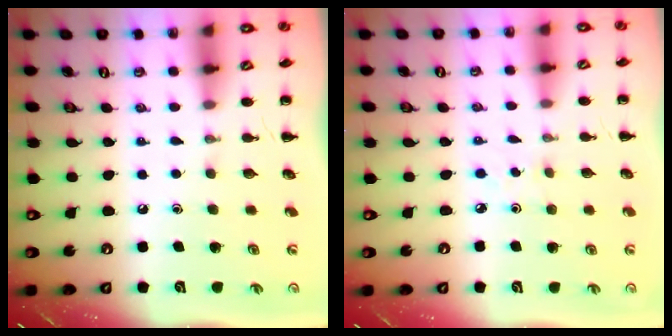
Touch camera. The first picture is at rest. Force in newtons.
{"total": 1.5, "press": 1.4, "slide": 0.6}